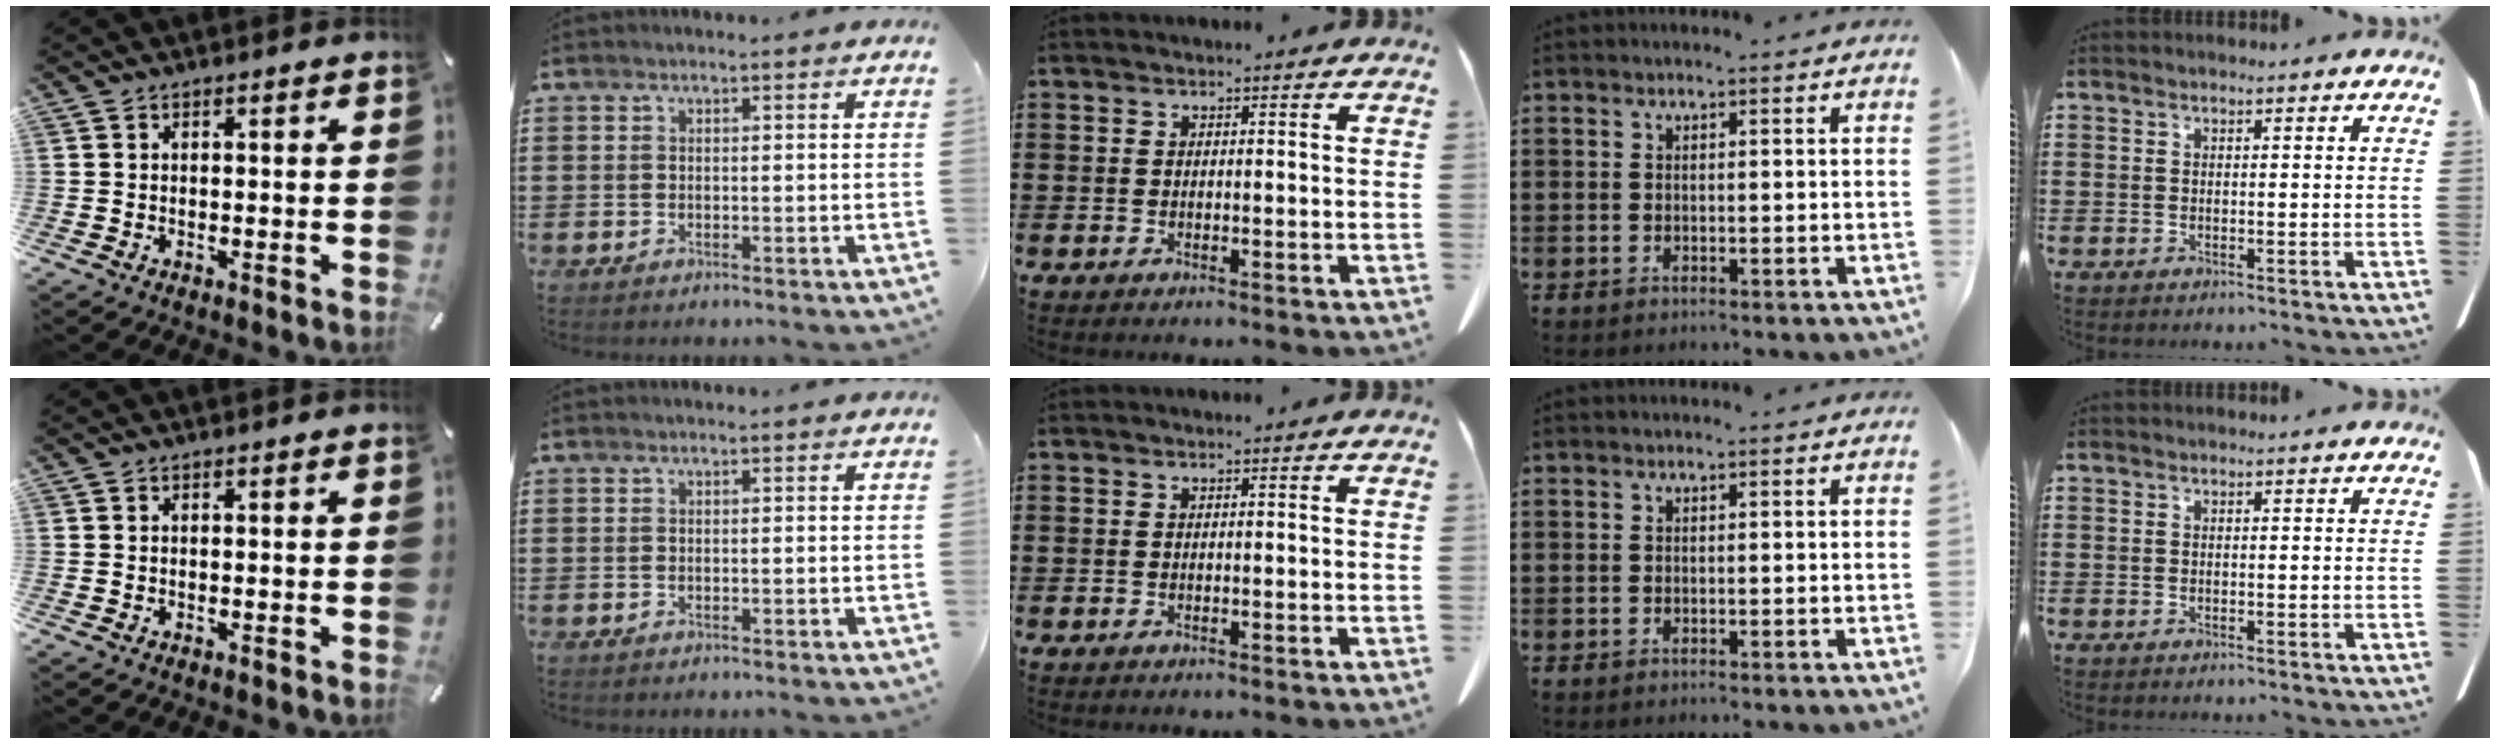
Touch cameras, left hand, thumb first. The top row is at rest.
{}